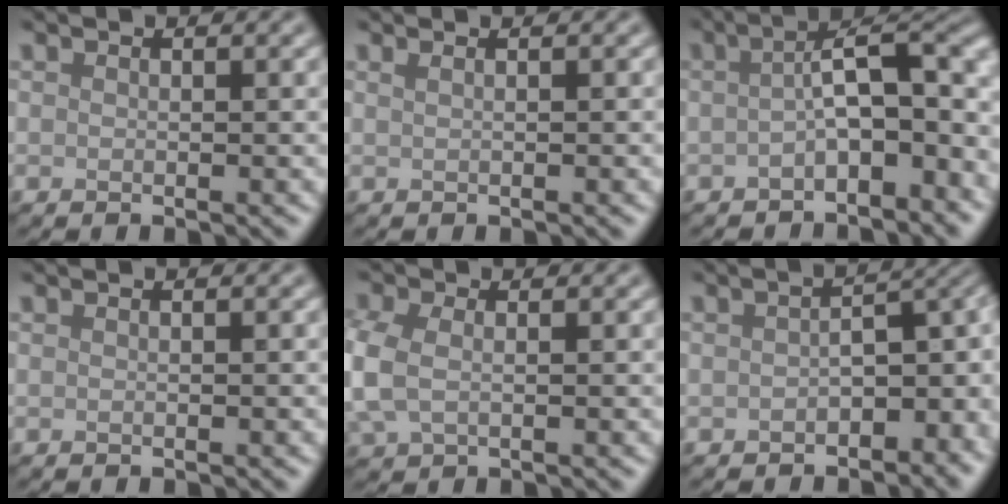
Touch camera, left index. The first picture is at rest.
{"total": 1.3, "force": [0.8, 0.7, 0.7], "torque": [-0.006, -0.003, -0.001]}
{"total": 6.1, "force": [-1.7, 2.3, 5.4], "torque": [-0.069, 0.014, -0.036]}
{"total": 0.0}
{"total": 3.6, "force": [-0.2, 2.5, 2.6], "torque": [-0.077, -0.003, -0.009]}
{"total": 5.4, "force": [-1.4, 2.9, 4.3], "torque": [-0.038, 0.002, -0.027]}